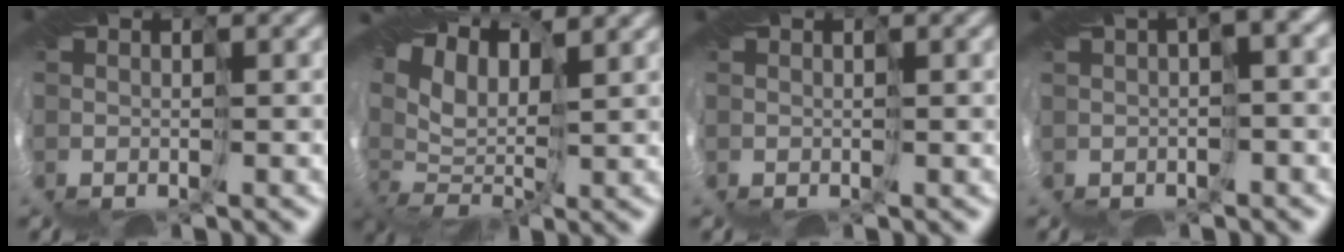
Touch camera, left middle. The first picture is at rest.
{"total": 8.4, "force": [4.1, 4.0, 6.2], "torque": [-0.132, 0.019, 0.070]}
{"total": 0.5, "force": [0.4, -0.2, 0.3], "torque": [-0.003, 0.005, 0.006]}
{"total": 4.5, "force": [1.3, 1.1, 4.2], "torque": [-0.060, 0.017, 0.017]}